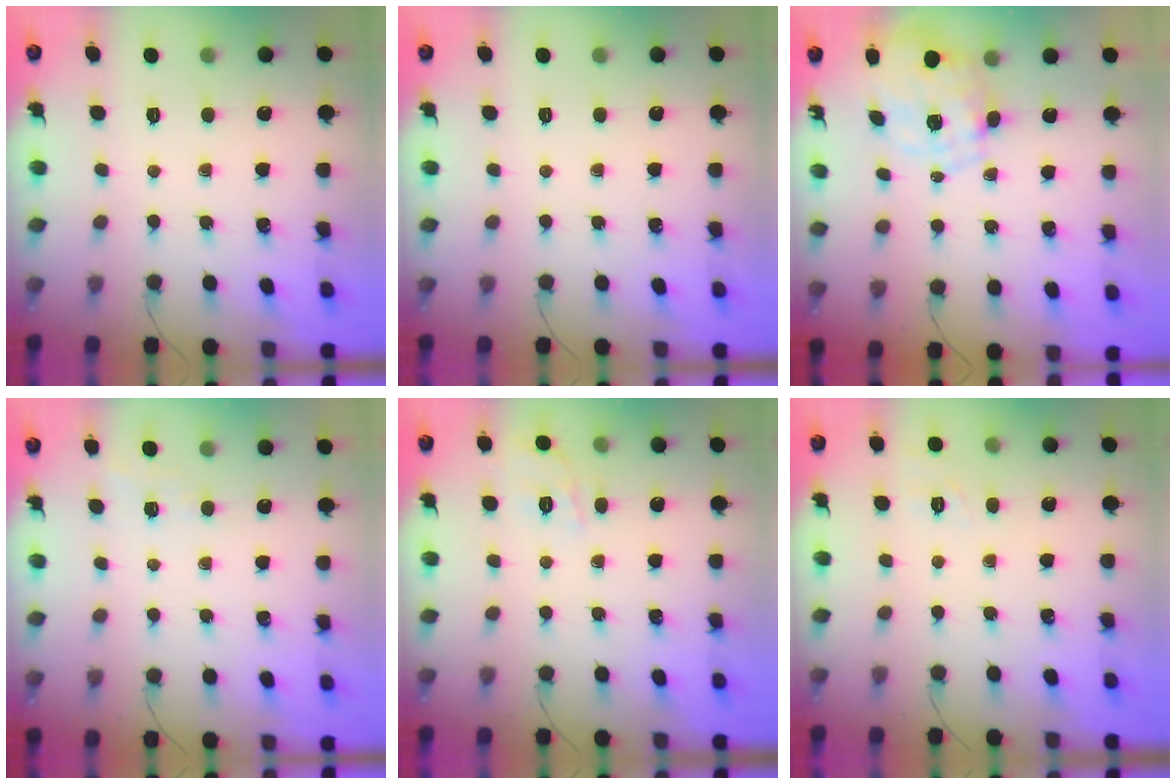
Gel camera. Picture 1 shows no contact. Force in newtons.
{"total": 0.0}
{"total": 2.5, "press": 2.3, "slide": 1.0}
{"total": 3.5, "press": 3.3, "slide": 1.3}
{"total": 8.0, "press": 7.9, "slide": 1.6}
{"total": 1.5, "press": 0.1, "slide": 1.5}